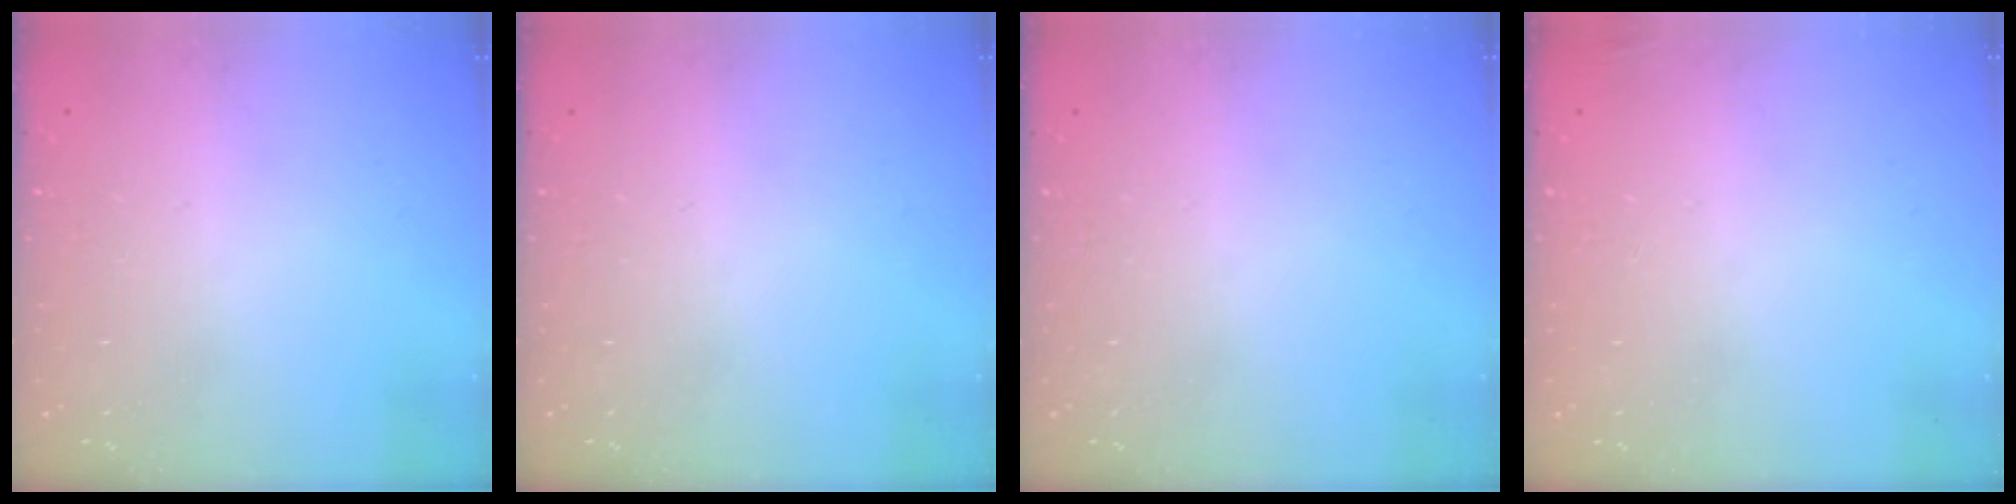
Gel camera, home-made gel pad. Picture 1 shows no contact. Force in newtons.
{"total": 0.0}
{"total": 0.0}
{"total": 3.0, "press": 2.9, "slide": 1.0}